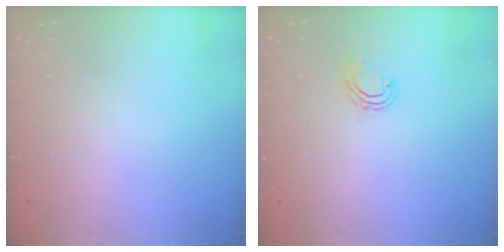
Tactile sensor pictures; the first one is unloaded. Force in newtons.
{"total": 5.0, "press": 4.9, "slide": 1.0}